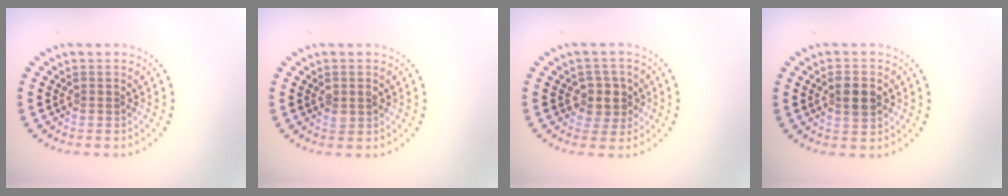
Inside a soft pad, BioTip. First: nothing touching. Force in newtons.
{"total": 1.1, "press": 1.1, "slide": 0.0}
{"total": 2.8, "press": 2.5, "slide": 1.3}
{"total": 2.8, "press": 2.8, "slide": 0.1}